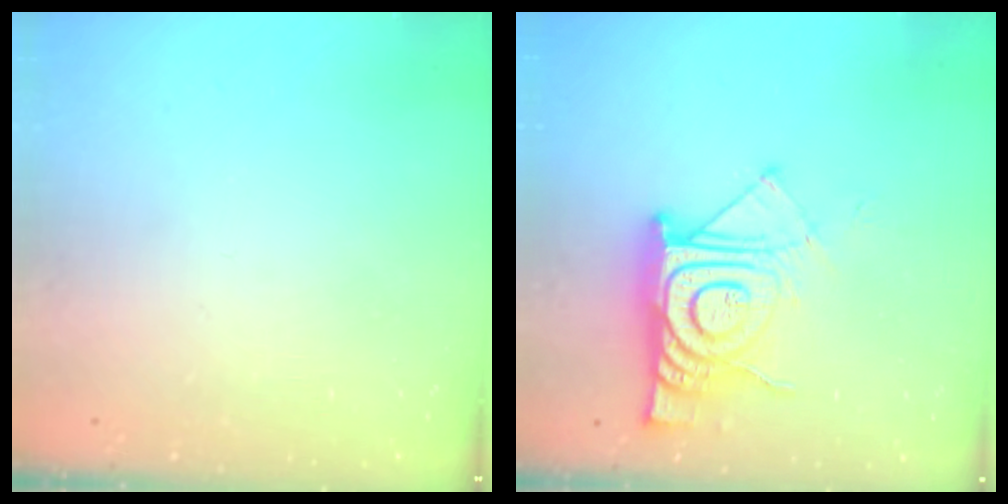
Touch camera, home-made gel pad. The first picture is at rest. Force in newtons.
{"total": 15.5, "press": 15.4, "slide": 1.2}